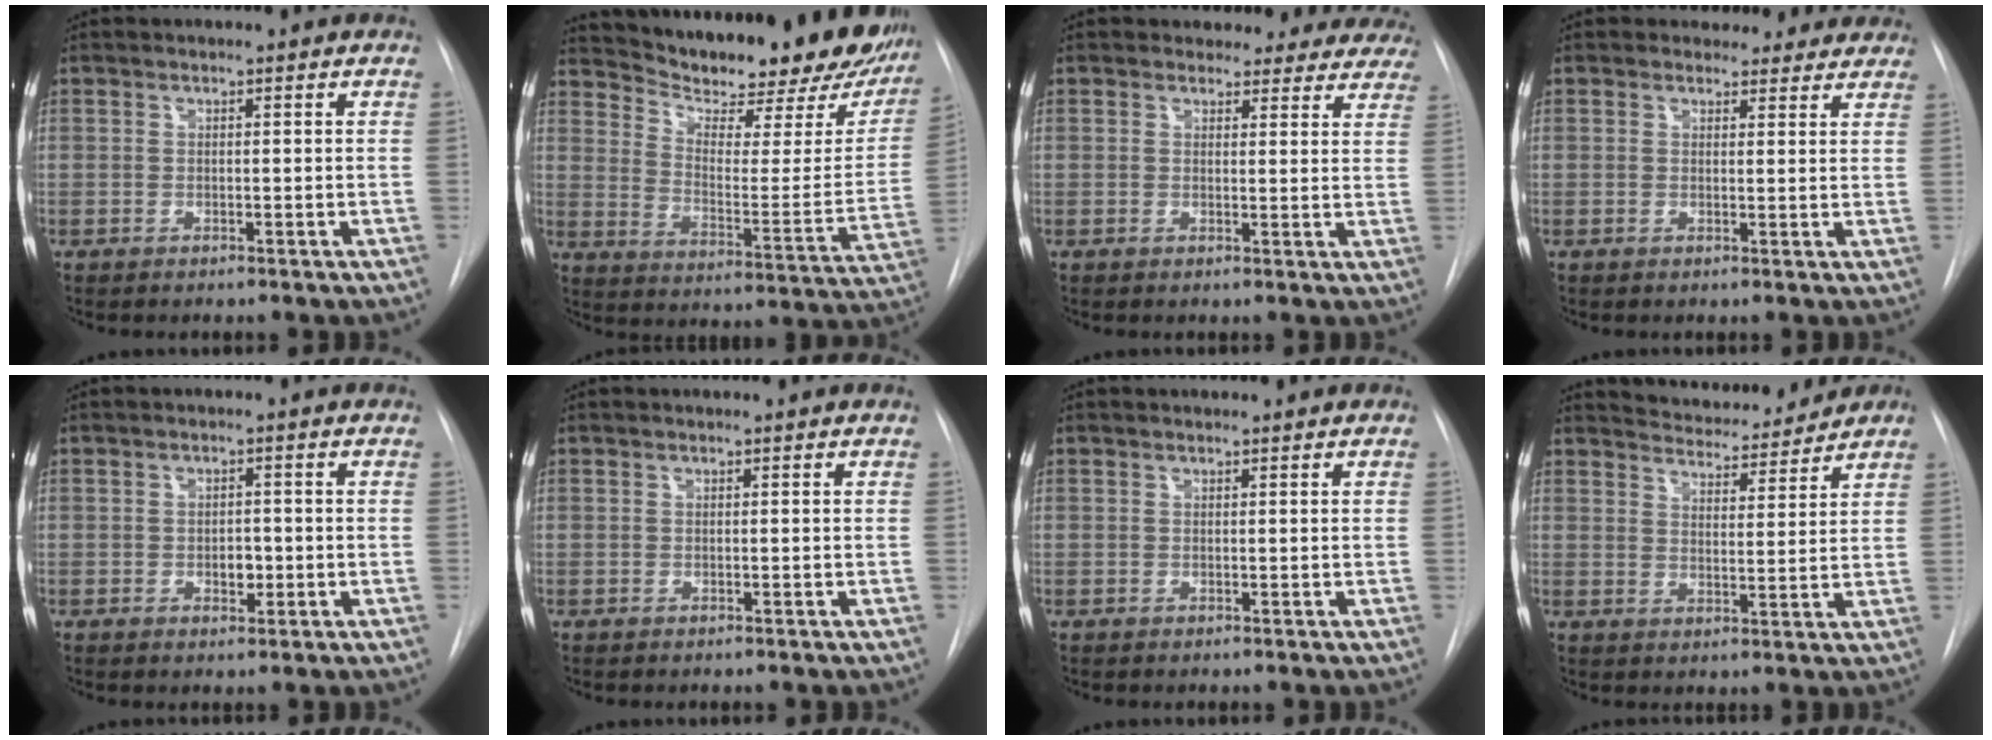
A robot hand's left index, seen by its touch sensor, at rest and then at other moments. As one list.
[{"total": 26.4, "force": [22.6, 6.5, 11.9], "torque": [-0.183, -0.066, 0.289]}, {"total": 12.1, "force": [11.0, 5.0, 1.0], "torque": [0.026, -0.023, 0.095]}, {"total": 7.1, "force": [6.2, 3.4, 0.3], "torque": [0.030, -0.002, 0.047]}, {"total": 2.4, "force": [-1.3, 1.4, 1.5], "torque": [-0.020, -0.003, -0.016]}, {"total": 0.0}, {"total": 0.0}, {"total": 9.5, "force": [9.0, 2.1, 2.0], "torque": [-0.029, -0.002, 0.125]}]